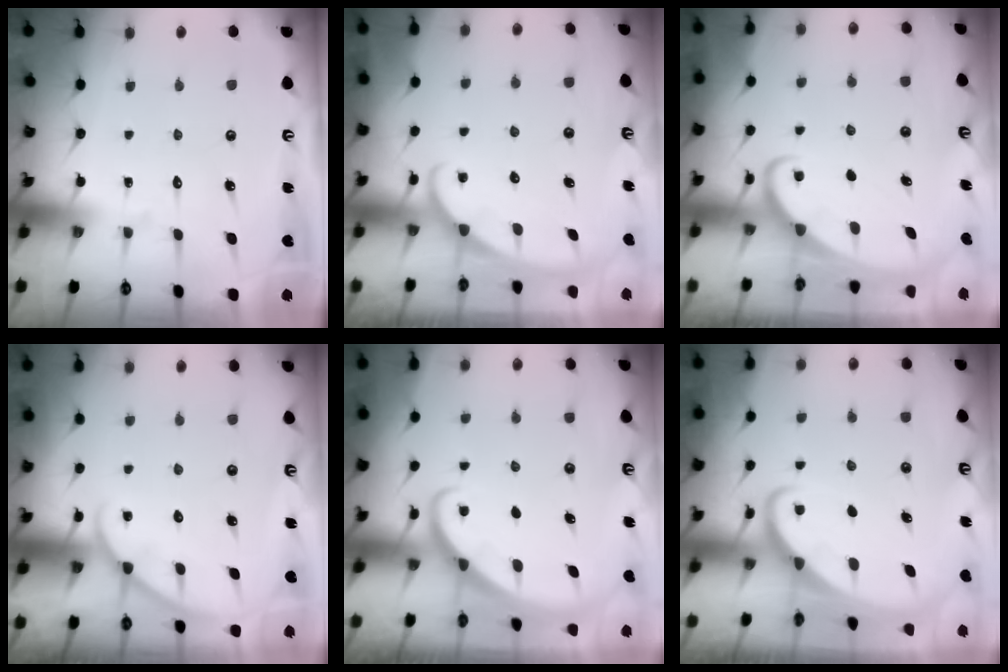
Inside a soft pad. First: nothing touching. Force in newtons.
{"total": 2.9, "press": 2.9, "slide": 0.2}
{"total": 2.4, "press": 2.3, "slide": 0.3}
{"total": 3.9, "press": 3.8, "slide": 0.3}
{"total": 2.3, "press": 2.3, "slide": 0.1}
{"total": 3.1, "press": 3.1, "slide": 0.3}